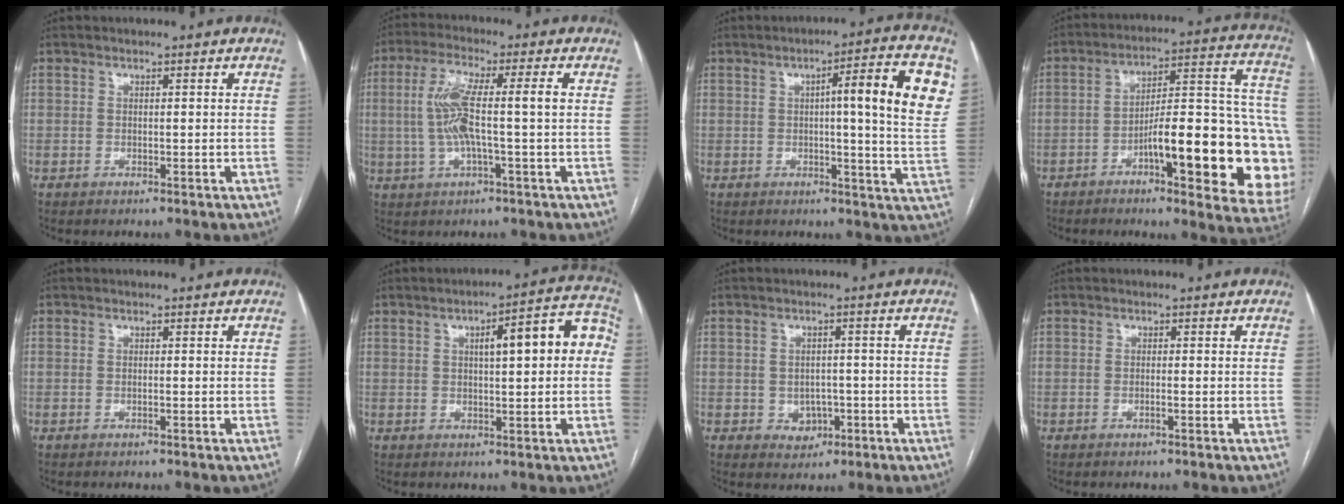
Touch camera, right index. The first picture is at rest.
{"total": 8.9, "force": [0.2, 0.9, 8.8], "torque": [-0.181, 0.019, 0.002]}
{"total": 13.4, "force": [3.6, 0.7, 12.9], "torque": [-0.165, 0.011, 0.039]}
{"total": 24.2, "force": [-6.9, 4.4, 22.8], "torque": [-0.224, 0.025, -0.084]}
{"total": 0.0}
{"total": 10.4, "force": [1.6, 2.3, 10.0], "torque": [-0.130, 0.036, 0.019]}
{"total": 3.3, "force": [-1.0, 2.8, 1.5], "torque": [-0.011, 0.005, -0.005]}
{"total": 0.6, "force": [-0.3, -0.1, 0.6], "torque": [-0.012, 0.000, -0.004]}